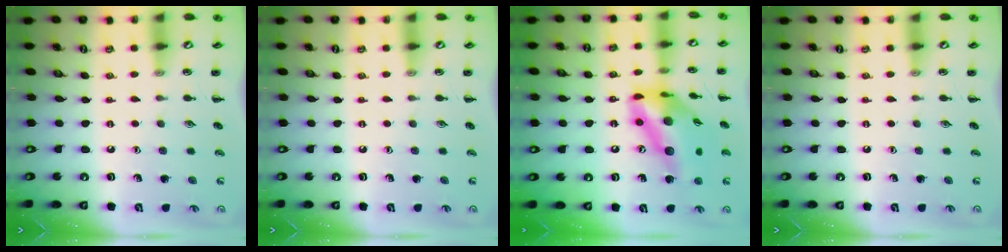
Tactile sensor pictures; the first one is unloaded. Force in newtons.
{"total": 0.0}
{"total": 16.9, "press": 16.1, "slide": 5.0}
{"total": 0.0}